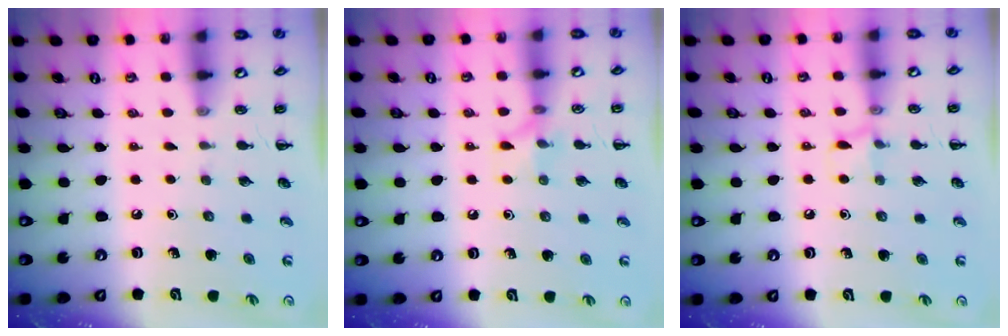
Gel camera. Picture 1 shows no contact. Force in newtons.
{"total": 5.6, "press": 5.5, "slide": 1.1}
{"total": 6.6, "press": 6.4, "slide": 1.8}